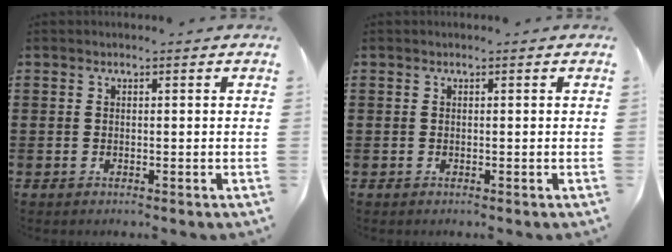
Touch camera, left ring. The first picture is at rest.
{"total": 0.0}